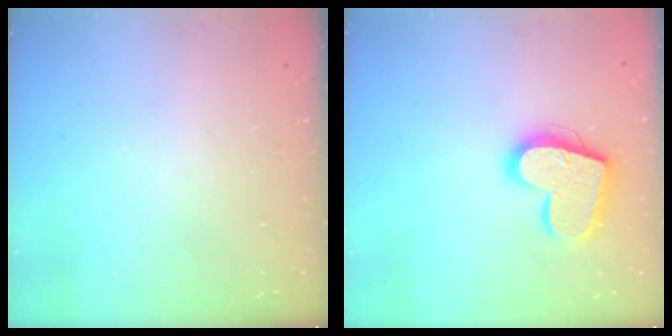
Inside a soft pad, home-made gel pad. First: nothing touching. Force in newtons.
{"total": 17.9, "press": 17.9, "slide": 1.3}